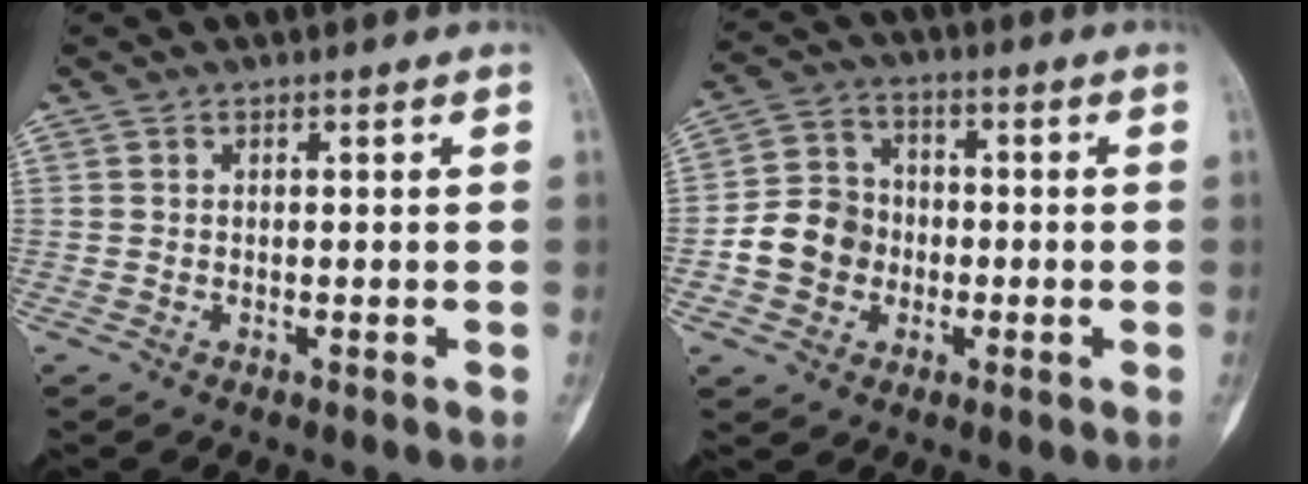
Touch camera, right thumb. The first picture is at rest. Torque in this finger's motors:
{"motor_torque": [1.24, 1.38, 0.07, -0.34, 0.10]}